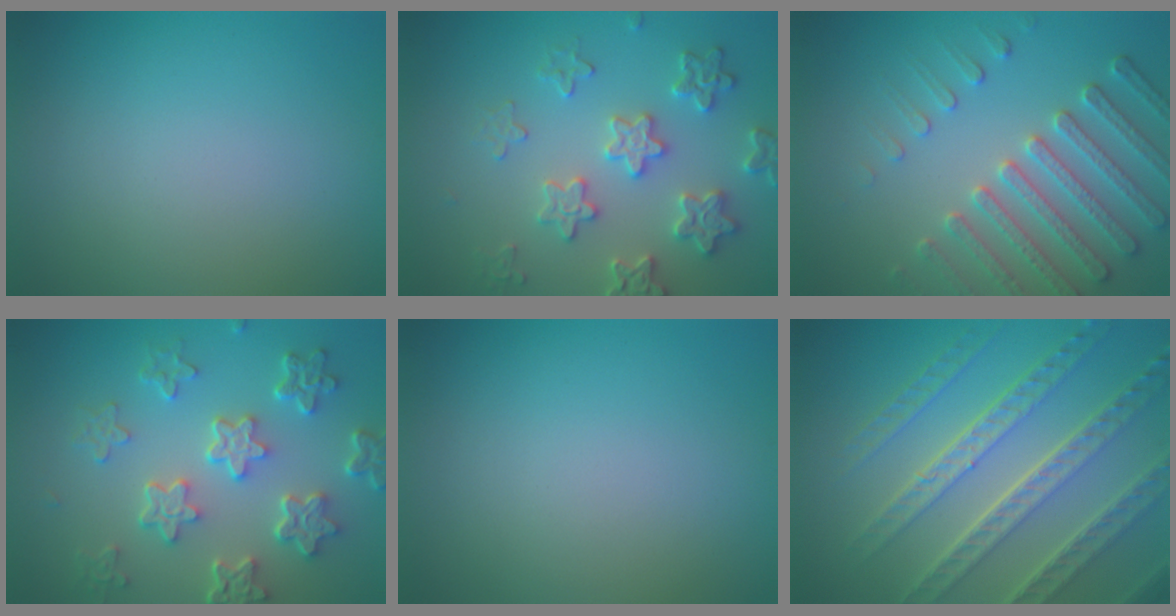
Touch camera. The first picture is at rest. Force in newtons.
{"total": 3.8, "press": 3.7, "slide": 0.8}
{"total": 5.0, "press": 4.5, "slide": 2.0}
{"total": 5.8, "press": 4.4, "slide": 3.8}
{"total": 0.0}
{"total": 8.0, "press": 5.6, "slide": 5.8}